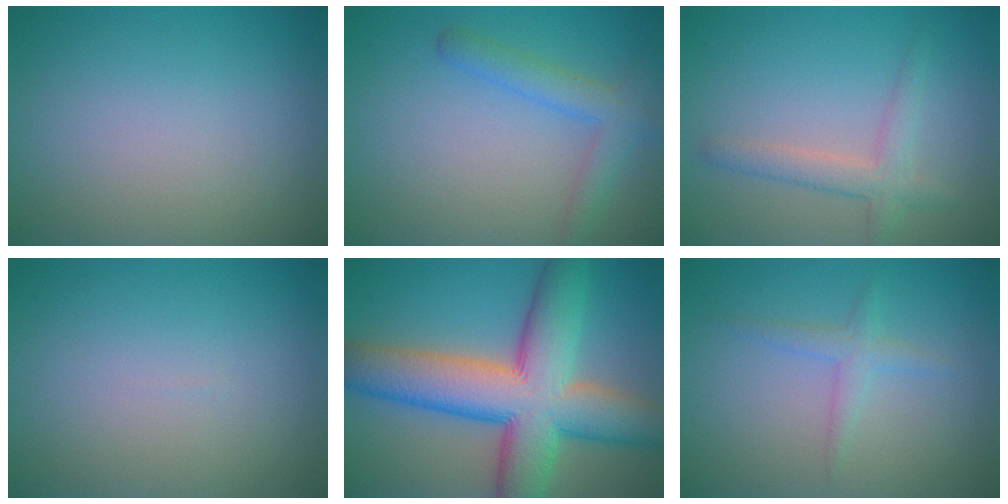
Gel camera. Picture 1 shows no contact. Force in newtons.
{"total": 2.7, "press": 2.7, "slide": 0.1}
{"total": 2.6, "press": 2.6, "slide": 0.1}
{"total": 0.0}
{"total": 12.7, "press": 12.6, "slide": 0.5}
{"total": 1.7, "press": 1.7, "slide": 0.0}